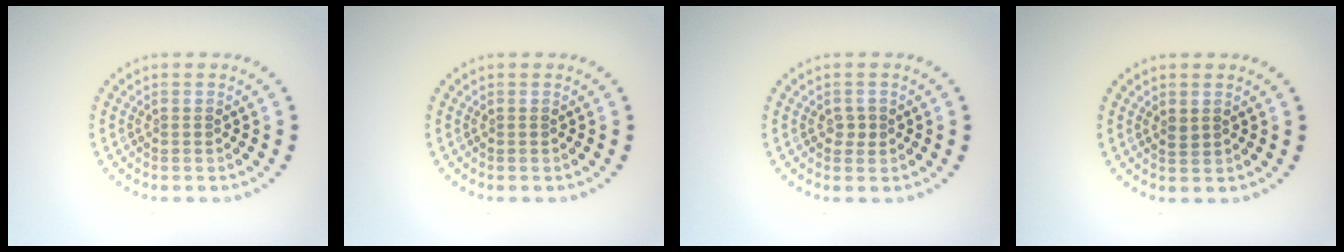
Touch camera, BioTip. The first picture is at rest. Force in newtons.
{"total": 0.0}
{"total": 1.0, "press": 0.9, "slide": 0.5}
{"total": 0.8, "press": 0.8, "slide": 0.3}